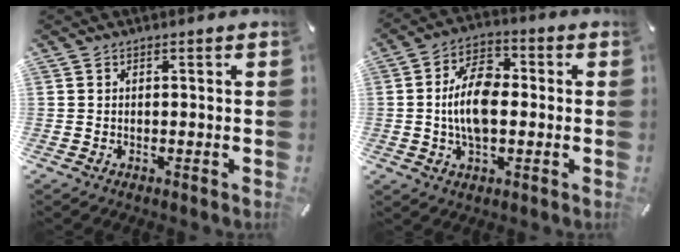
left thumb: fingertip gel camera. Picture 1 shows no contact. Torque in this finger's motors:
{"motor_torque": [0.36, 0.35, 1.14, 0.07, 0.43]}